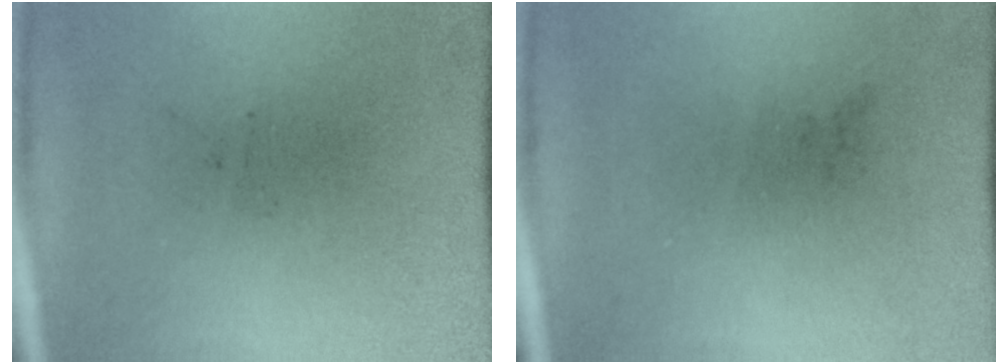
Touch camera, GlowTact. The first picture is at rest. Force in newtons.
{"total": 0.0}